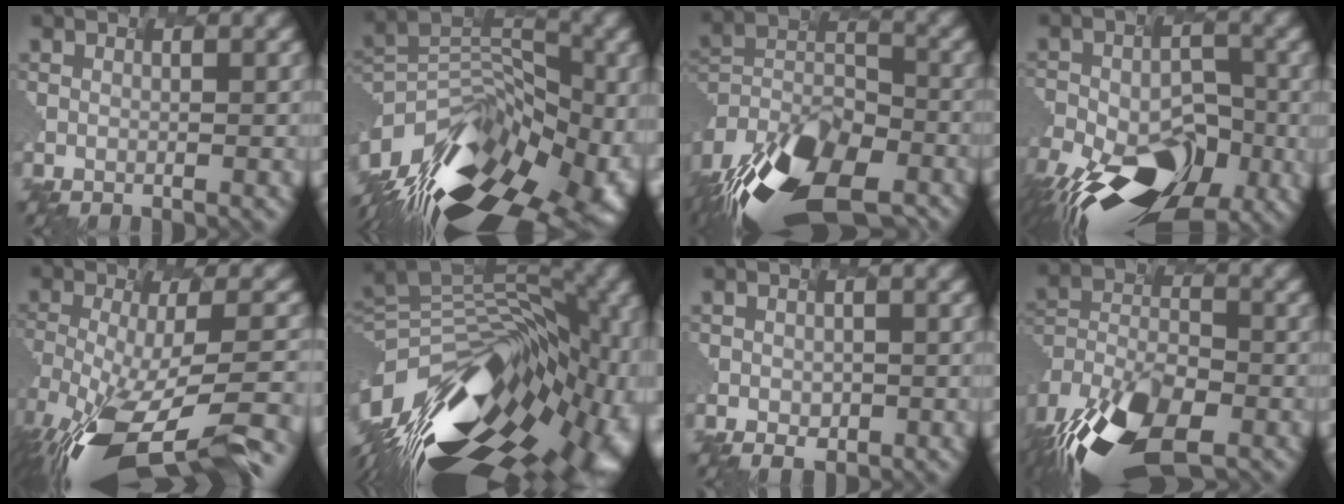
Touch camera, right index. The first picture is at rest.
{"total": 16.9, "force": [-10.4, 9.0, 9.9], "torque": [-0.213, 0.003, -0.153]}
{"total": 16.8, "force": [-12.7, 8.1, 7.6], "torque": [-0.183, -0.026, -0.174]}
{"total": 14.5, "force": [-9.3, 7.0, 8.7], "torque": [-0.183, -0.042, -0.133]}
{"total": 13.6, "force": [-8.7, 3.7, 9.8], "torque": [-0.230, -0.025, -0.103]}
{"total": 17.5, "force": [-6.6, 9.3, 13.3], "torque": [-0.240, -0.016, -0.084]}
{"total": 1.7, "force": [-1.7, 0.2, 0.3], "torque": [-0.030, -0.014, -0.005]}
{"total": 14.7, "force": [-10.6, 7.1, 7.3], "torque": [-0.181, -0.033, -0.145]}